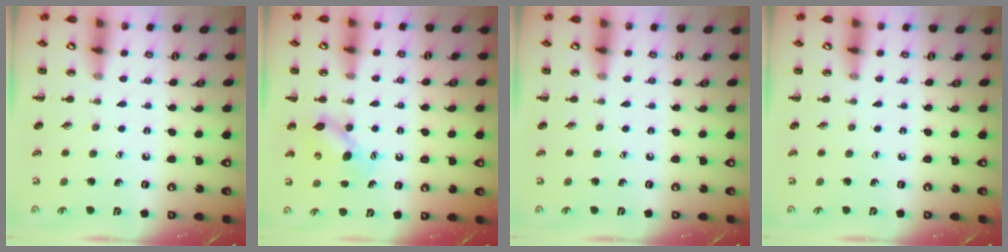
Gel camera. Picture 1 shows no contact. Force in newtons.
{"total": 5.7, "press": 5.7, "slide": 0.5}
{"total": 0.0}
{"total": 0.0}